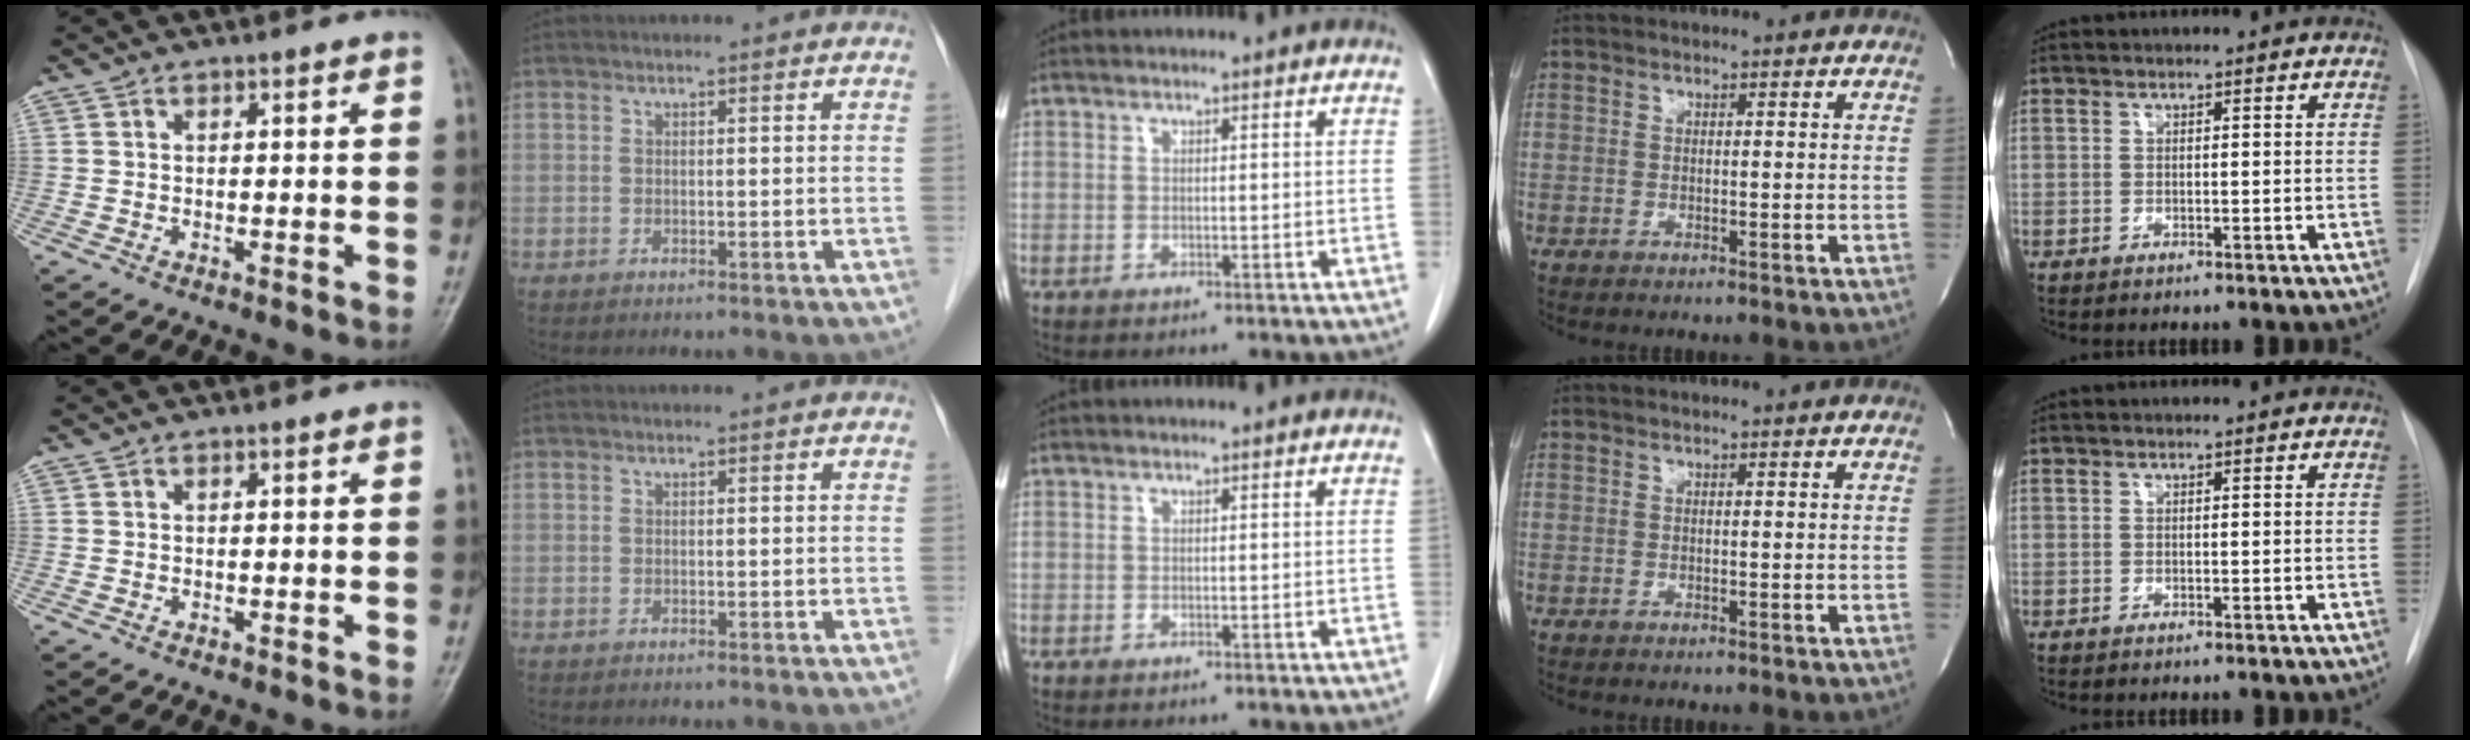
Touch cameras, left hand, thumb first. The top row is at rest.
{}